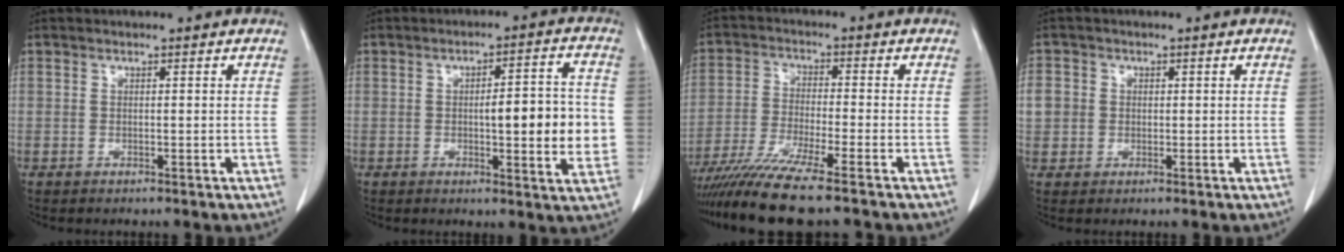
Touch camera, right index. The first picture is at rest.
{"total": 10.2, "force": [-0.7, 2.2, 9.9], "torque": [-0.127, 0.014, -0.008]}
{"total": 10.9, "force": [-8.8, -1.0, 6.4], "torque": [-0.106, -0.032, -0.150]}
{"total": 4.2, "force": [0.5, 4.0, 1.1], "torque": [-0.025, 0.011, 0.012]}